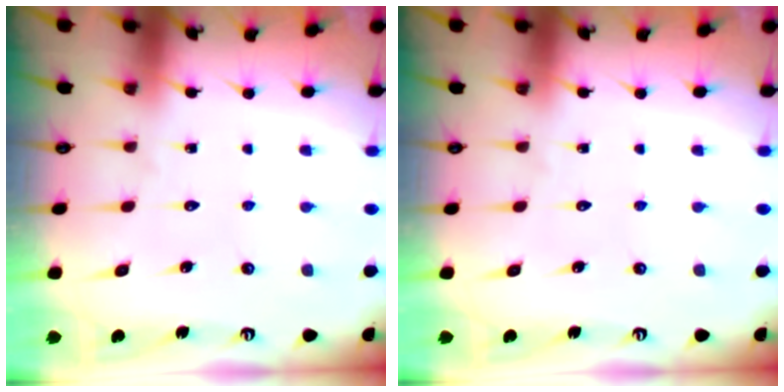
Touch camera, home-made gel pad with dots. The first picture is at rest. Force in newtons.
{"total": 0.0}